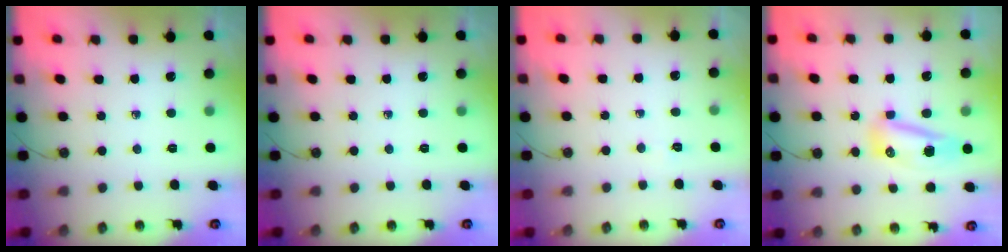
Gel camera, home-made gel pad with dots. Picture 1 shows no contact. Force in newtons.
{"total": 0.0}
{"total": 18.9, "press": 4.1, "slide": 18.4}
{"total": 16.3, "press": 11.1, "slide": 11.9}